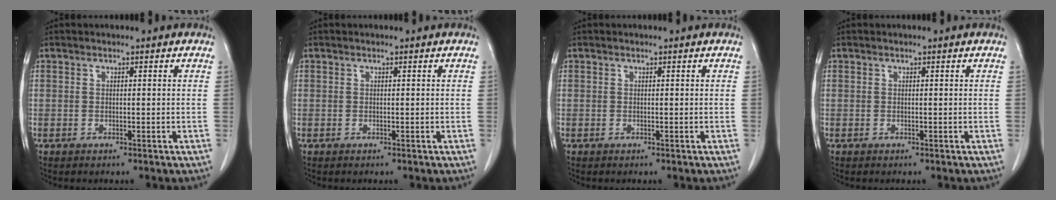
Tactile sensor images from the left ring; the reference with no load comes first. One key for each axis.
{"total": 0.0}
{"total": 0.0}
{"total": 0.0}